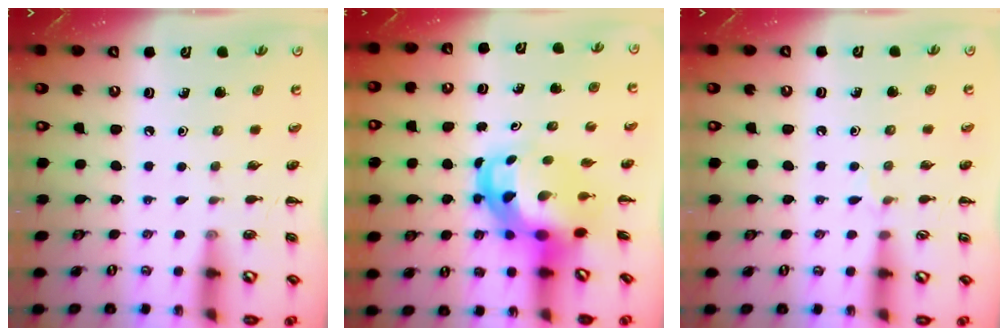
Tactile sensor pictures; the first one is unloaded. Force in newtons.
{"total": 7.2, "press": 6.9, "slide": 2.1}
{"total": 4.2, "press": 3.9, "slide": 1.5}